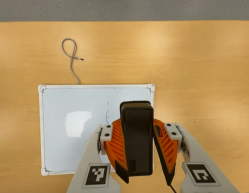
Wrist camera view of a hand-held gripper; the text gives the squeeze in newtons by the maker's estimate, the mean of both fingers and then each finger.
{"total": 10.1, "left": 9.9, "right": 10.4}